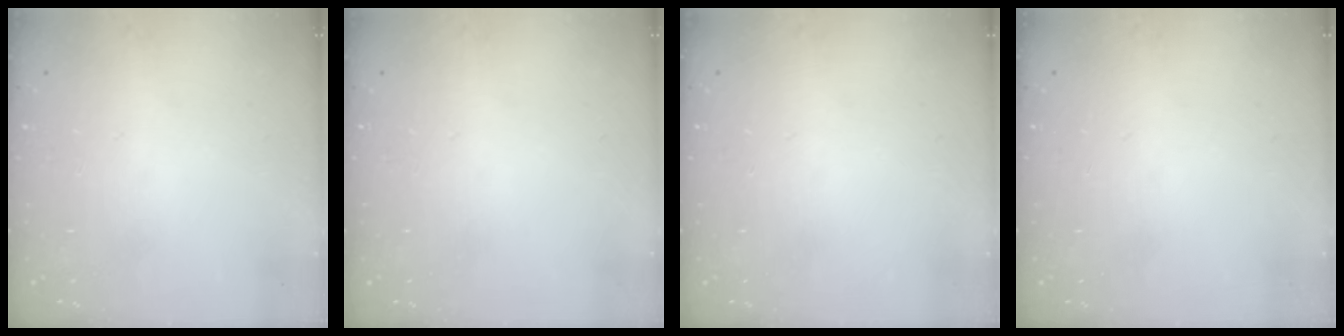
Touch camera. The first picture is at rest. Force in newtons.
{"total": 0.0}
{"total": 0.0}
{"total": 0.0}